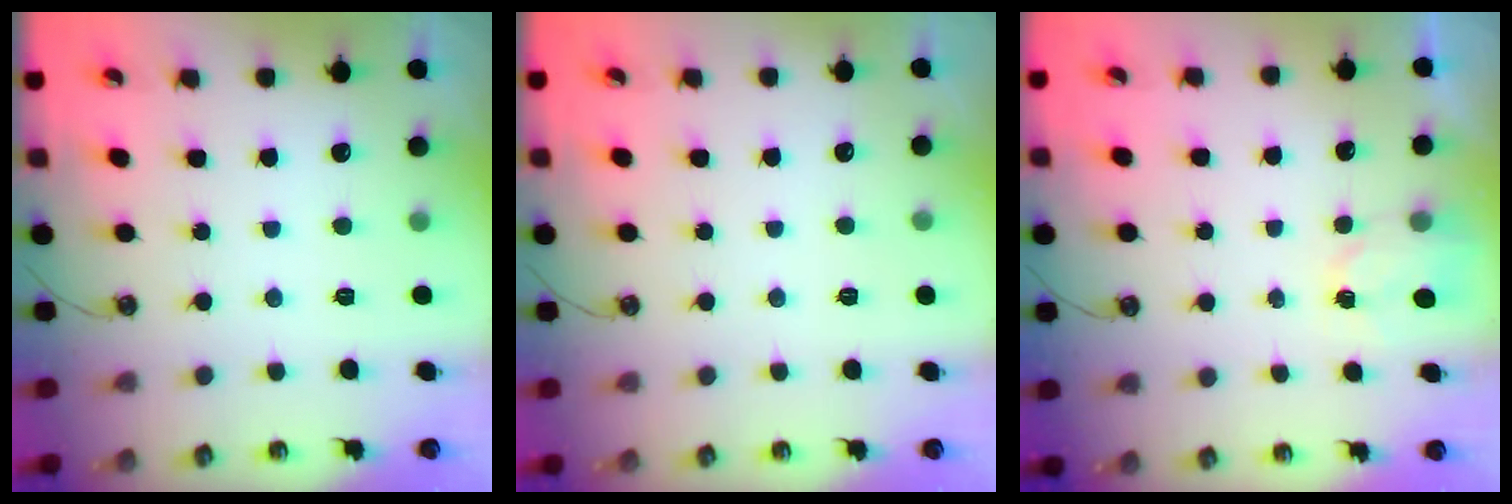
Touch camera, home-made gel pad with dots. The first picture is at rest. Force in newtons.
{"total": 0.0}
{"total": 2.4, "press": 2.4, "slide": 0.3}